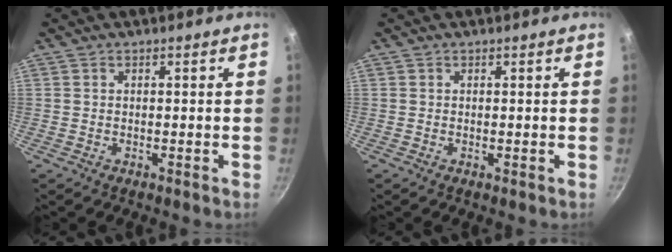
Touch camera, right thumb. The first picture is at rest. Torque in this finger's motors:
{"motor_torque": [-0.52, 0.24, -0.09, 0.19, 0.02]}